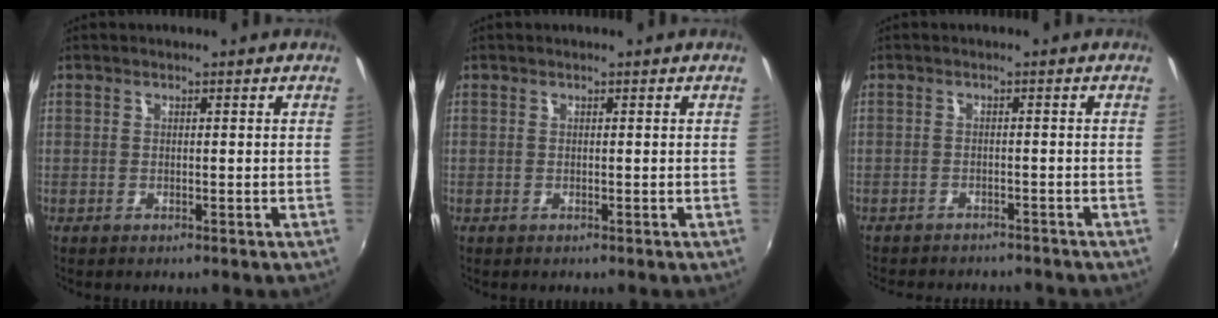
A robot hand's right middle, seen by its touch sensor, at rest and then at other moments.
{"total": 0.0}
{"total": 7.6, "force": [-6.9, 2.0, 2.4], "torque": [-0.061, -0.014, -0.097]}